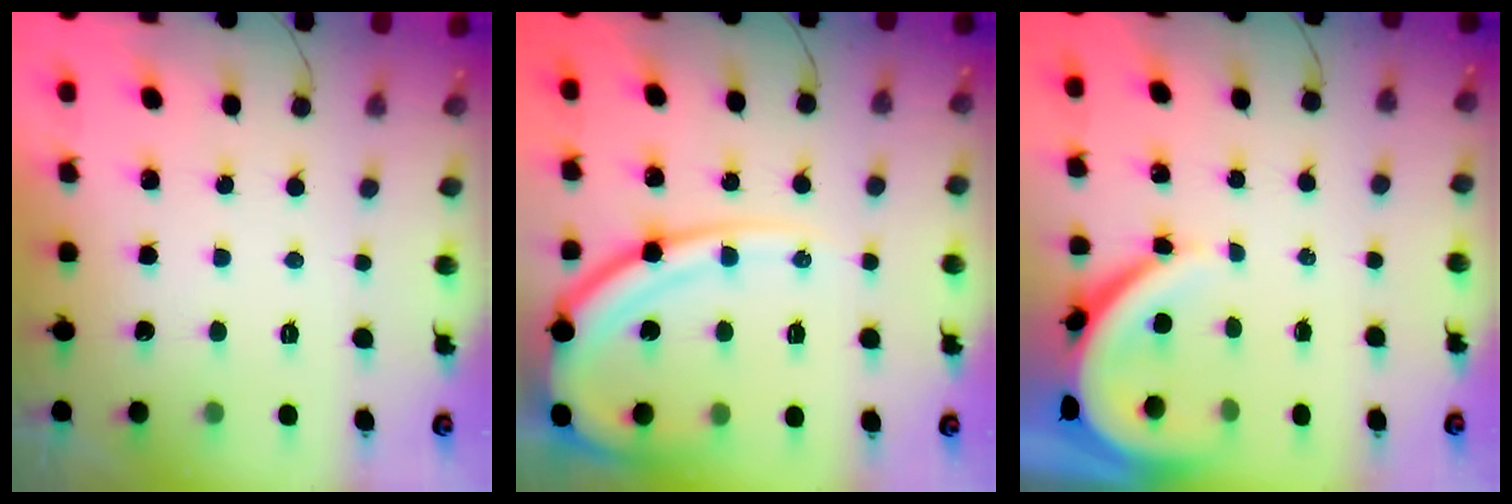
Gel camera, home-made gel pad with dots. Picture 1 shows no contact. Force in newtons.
{"total": 15.2, "press": 15.1, "slide": 1.5}
{"total": 8.3, "press": 8.2, "slide": 1.0}